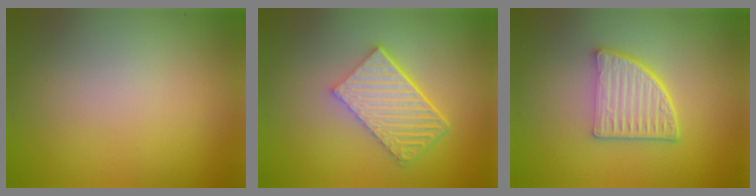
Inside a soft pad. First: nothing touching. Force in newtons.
{"total": 6.2, "press": 4.2, "slide": 4.5}
{"total": 5.2, "press": 3.7, "slide": 3.7}